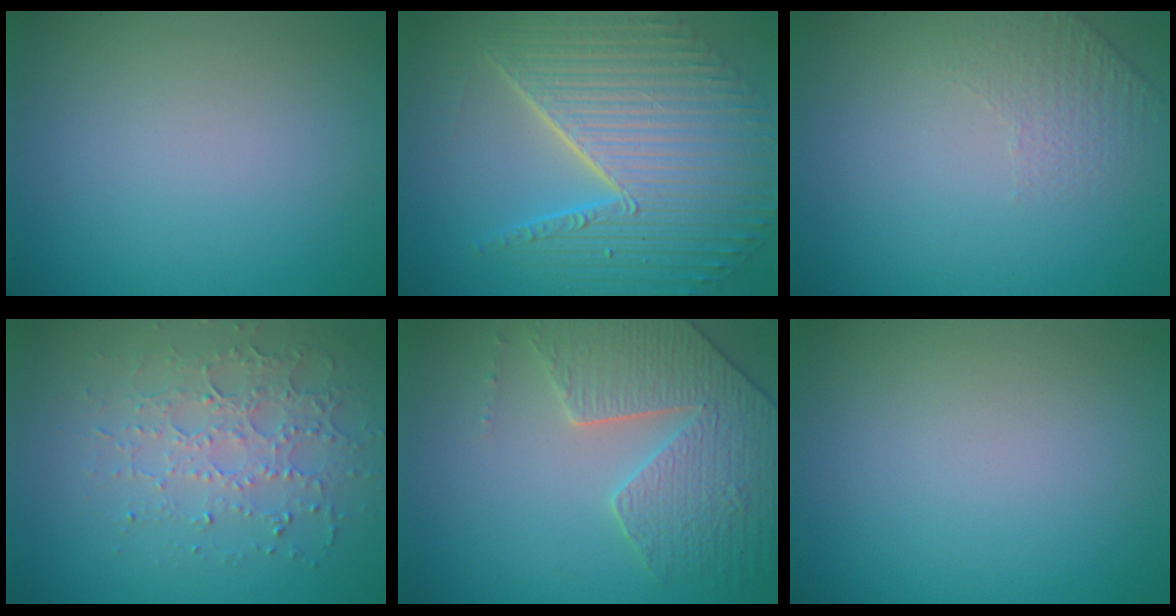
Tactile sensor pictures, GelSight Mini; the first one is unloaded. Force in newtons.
{"total": 11.1, "press": 7.2, "slide": 8.4}
{"total": 1.3, "press": 0.8, "slide": 1.1}
{"total": 3.4, "press": 3.2, "slide": 1.0}
{"total": 5.0, "press": 4.8, "slide": 1.3}
{"total": 0.0}